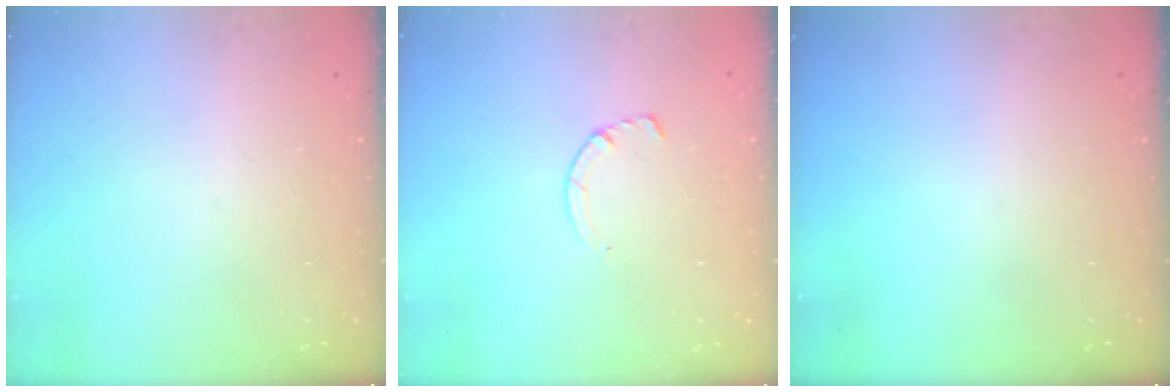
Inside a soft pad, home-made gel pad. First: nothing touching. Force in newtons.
{"total": 2.9, "press": 2.9, "slide": 0.4}
{"total": 0.0}